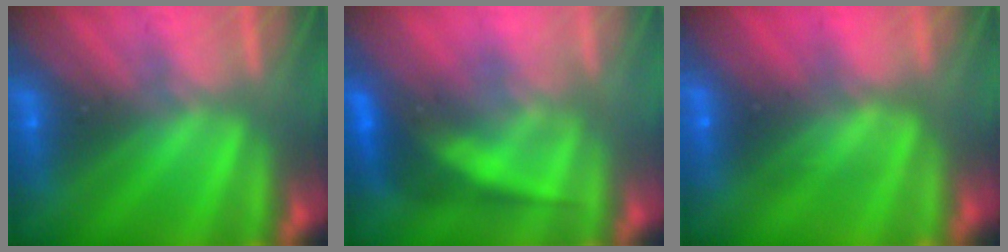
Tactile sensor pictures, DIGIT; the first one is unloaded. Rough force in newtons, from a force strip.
{"total": 2.7}
{"total": 2.6}